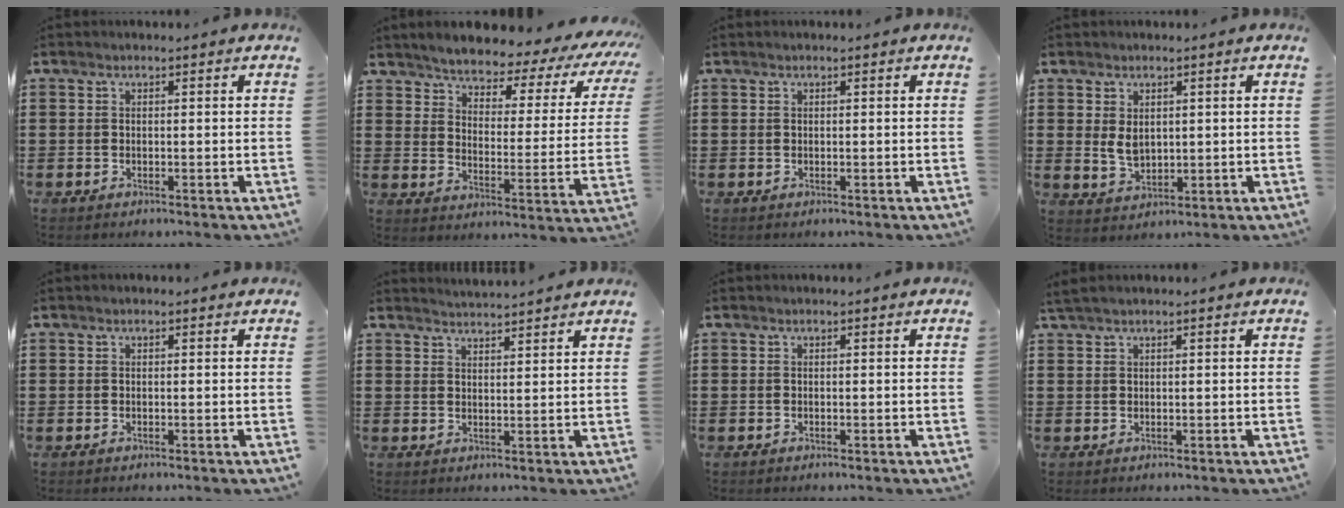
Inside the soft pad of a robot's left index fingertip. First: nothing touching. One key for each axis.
{"total": 3.3, "fx": 3.2, "fy": 0.5, "fz": 0.9, "tx": -0.042, "ty": -0.031, "tz": 0.043}
{"total": 0.0}
{"total": 3.5, "fx": 1.1, "fy": 2.3, "fz": 2.4, "tx": -0.044, "ty": 0.003, "tz": 0.018}
{"total": 0.0}
{"total": 2.5, "fx": 2.4, "fy": -0.4, "fz": -0.3, "tx": -0.003, "ty": -0.009, "tz": 0.045}
{"total": 0.0}
{"total": 1.1, "fx": 0.9, "fy": 0.0, "fz": 0.6, "tx": -0.014, "ty": 0.000, "tz": 0.018}